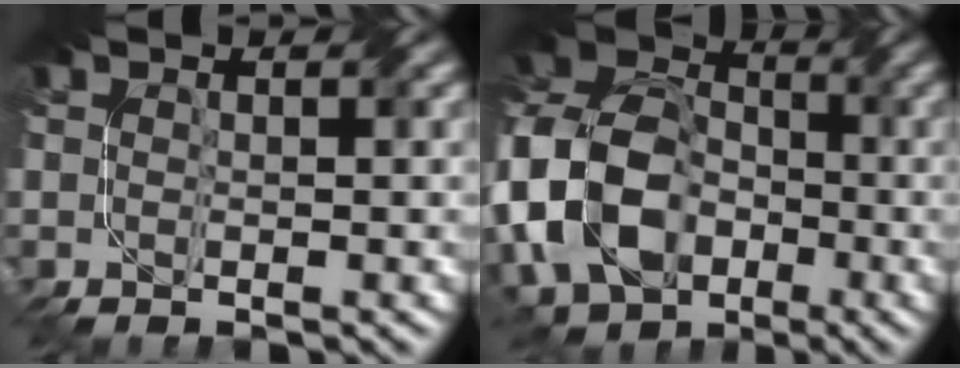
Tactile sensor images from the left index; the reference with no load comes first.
{"total": 12.9, "force": [-3.4, 9.9, 7.5], "torque": [-0.180, -0.002, -0.079]}